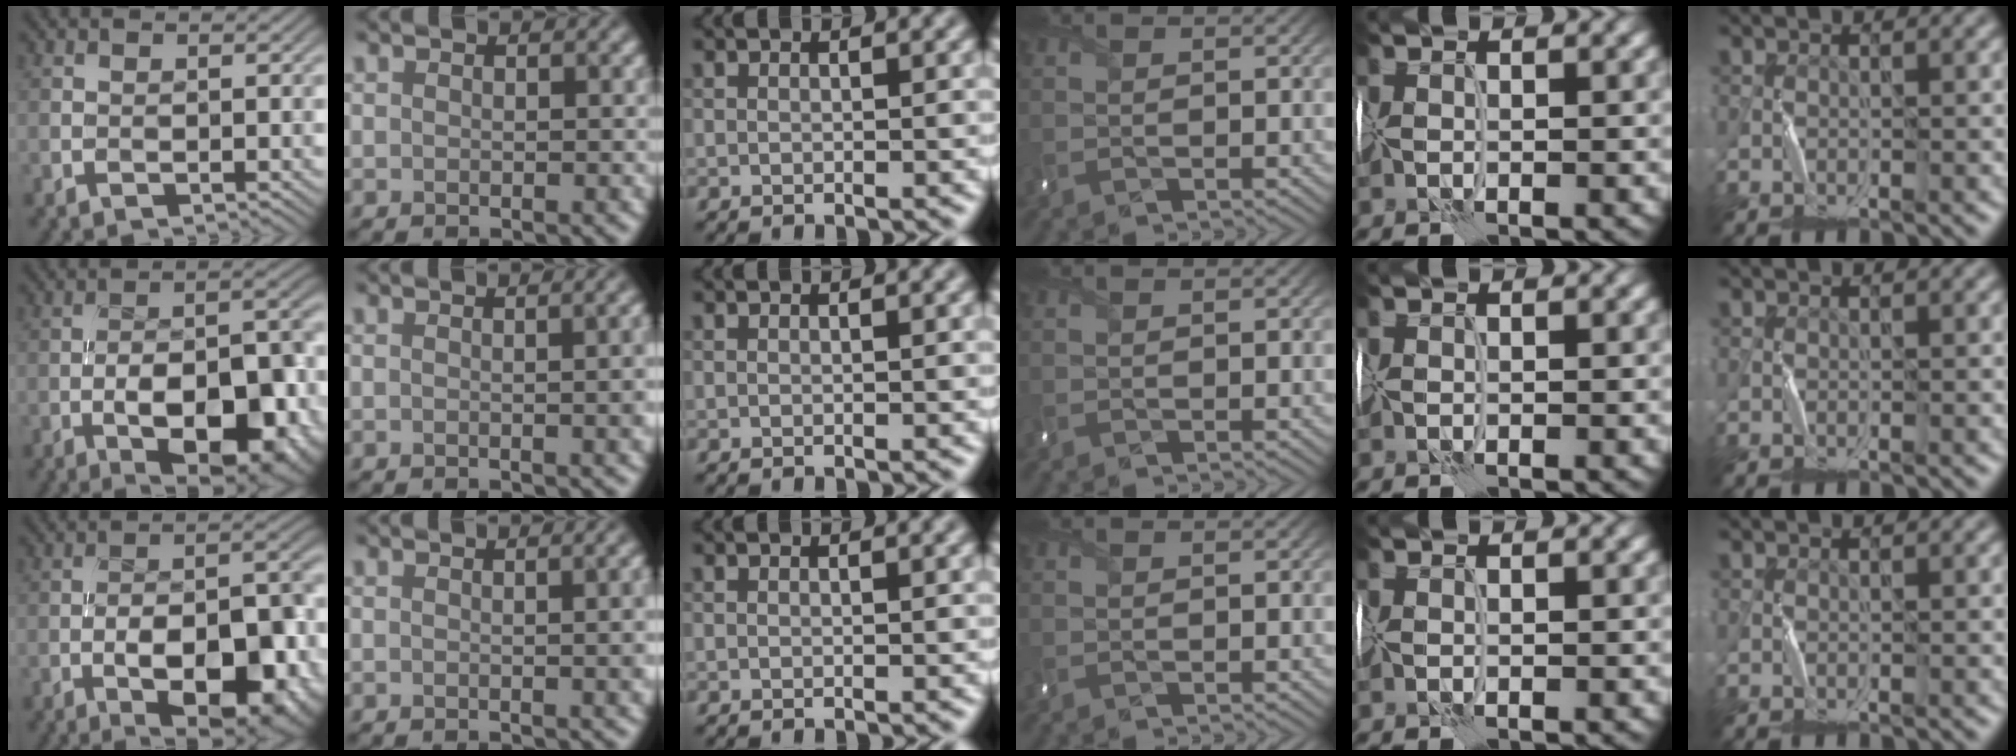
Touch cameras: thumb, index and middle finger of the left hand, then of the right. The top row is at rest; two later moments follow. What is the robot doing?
{"motion": "wrap", "object": "sponge"}